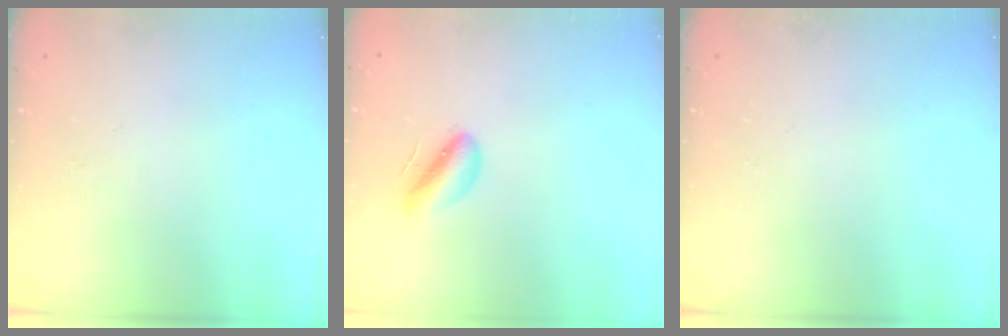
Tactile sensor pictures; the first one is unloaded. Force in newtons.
{"total": 5.7, "press": 5.4, "slide": 1.9}
{"total": 0.0}